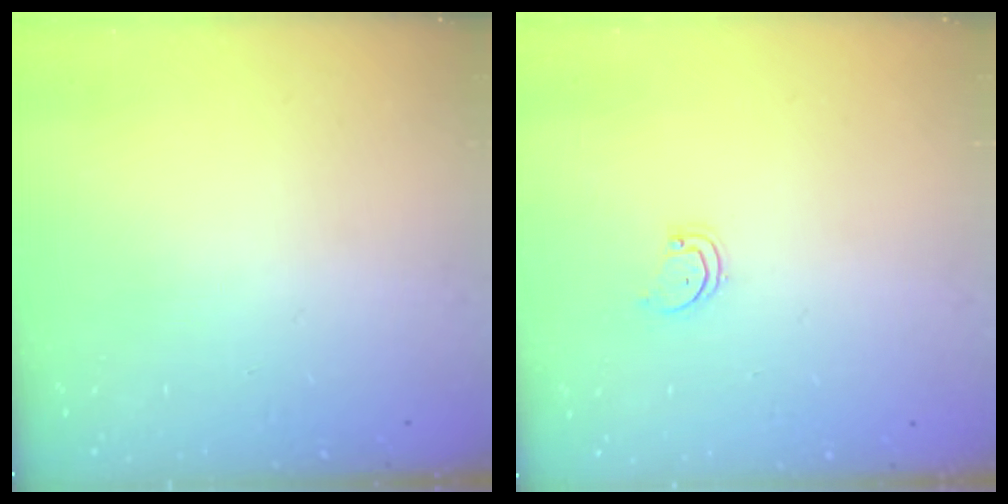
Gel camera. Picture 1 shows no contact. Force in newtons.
{"total": 2.3, "press": 2.3, "slide": 0.1}